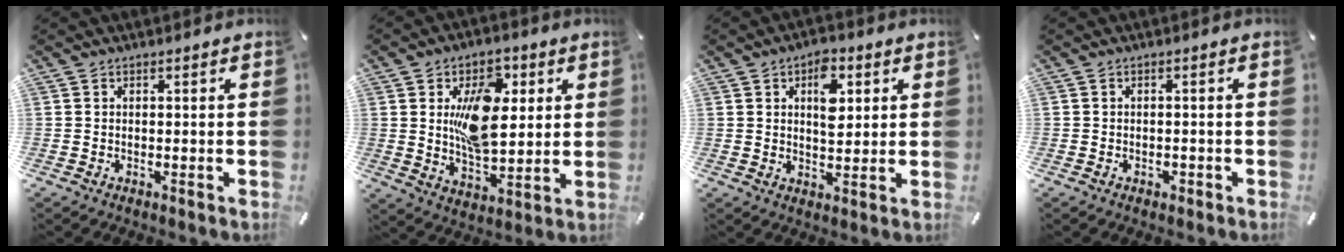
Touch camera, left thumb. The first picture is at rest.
{"total": 15.3, "force": [3.8, 9.4, 11.5], "torque": [-0.197, 0.002, 0.063]}
{"total": 8.6, "force": [2.8, 5.2, 6.2], "torque": [-0.075, -0.007, 0.040]}
{"total": 1.1, "force": [-0.6, 0.8, 0.3], "torque": [-0.005, 0.003, -0.014]}